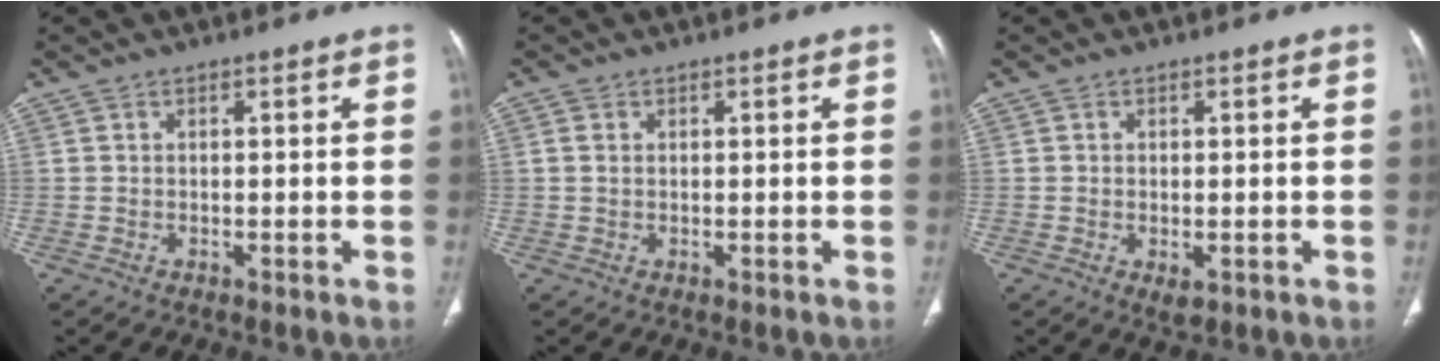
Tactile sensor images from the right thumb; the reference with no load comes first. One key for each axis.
{"total": 1.2, "fx": 0.2, "fy": 0.9, "fz": 0.8, "tx": -0.020, "ty": 0.002, "tz": 0.007}
{"total": 2.0, "fx": -0.6, "fy": 1.1, "fz": 1.6, "tx": -0.021, "ty": -0.003, "tz": -0.004}